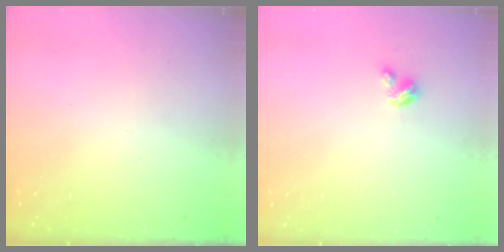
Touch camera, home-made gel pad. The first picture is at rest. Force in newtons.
{"total": 2.9, "press": 2.9, "slide": 0.3}